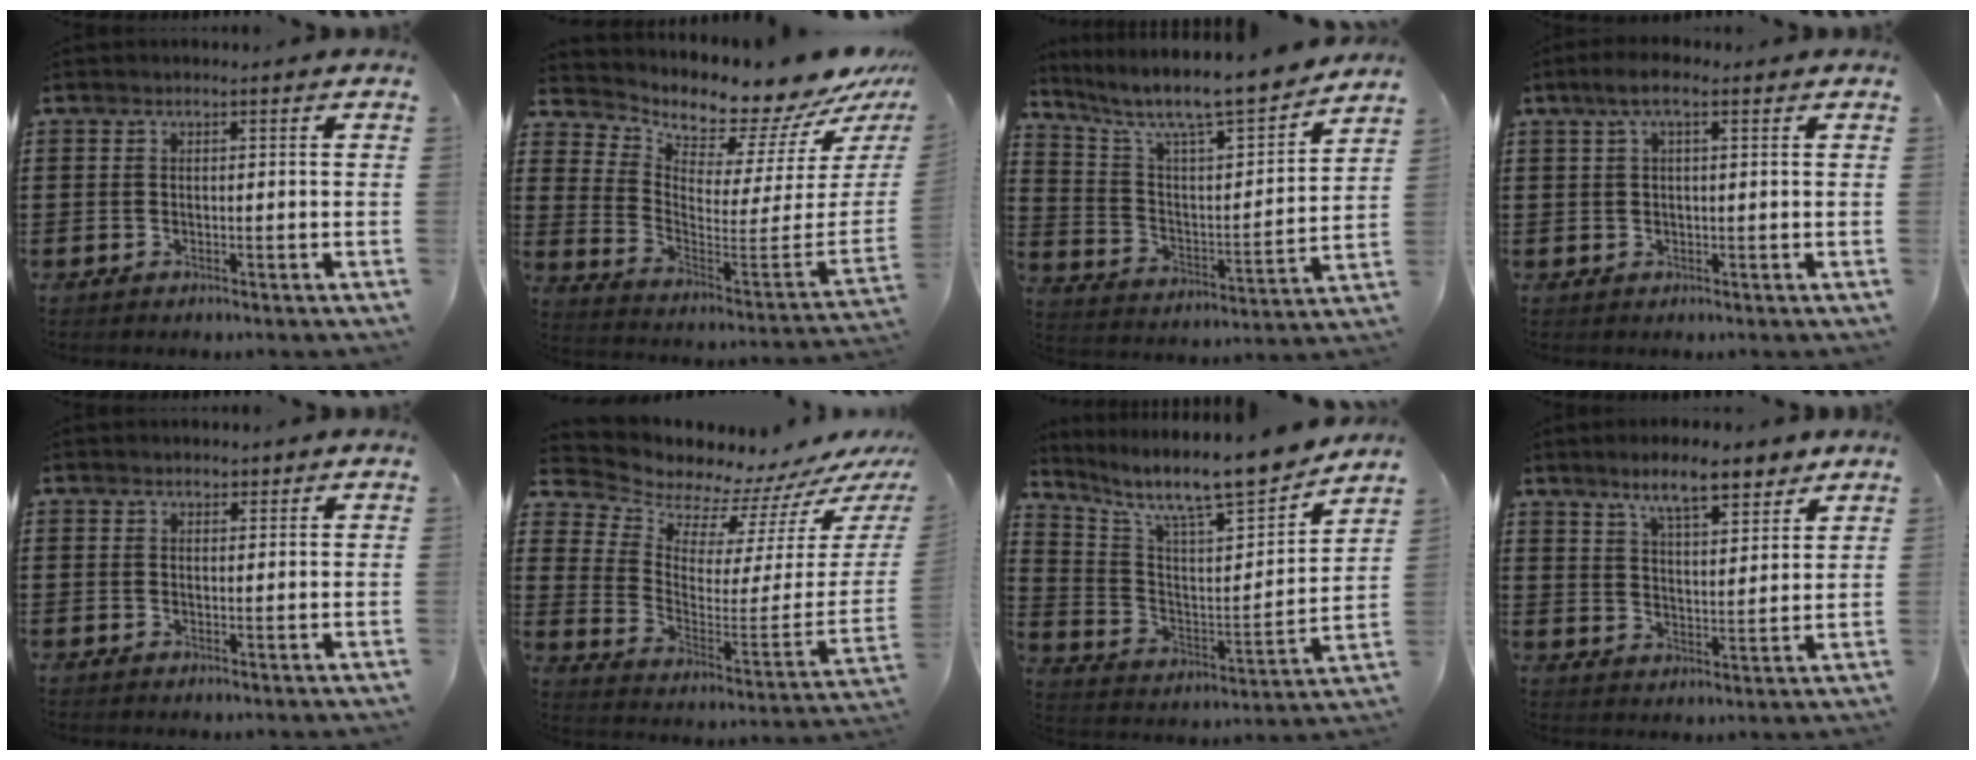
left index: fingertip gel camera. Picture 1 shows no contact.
{"total": 5.5, "force": [5.4, 1.0, 0.3], "torque": [-0.024, -0.082, 0.082]}
{"total": 8.5, "force": [7.5, 0.9, 3.9], "torque": [-0.103, -0.063, 0.119]}
{"total": 3.7, "force": [1.5, 1.0, 3.2], "torque": [-0.064, 0.007, 0.024]}
{"total": 1.2, "force": [0.9, 0.7, 0.1], "torque": [-0.005, 0.004, 0.019]}
{"total": 6.0, "force": [5.9, 1.0, -0.6], "torque": [-0.028, -0.080, 0.097]}
{"total": 9.9, "force": [8.7, 1.0, 4.6], "torque": [-0.112, -0.076, 0.140]}
{"total": 8.0, "force": [6.5, 1.6, 4.4], "torque": [-0.087, -0.018, 0.114]}